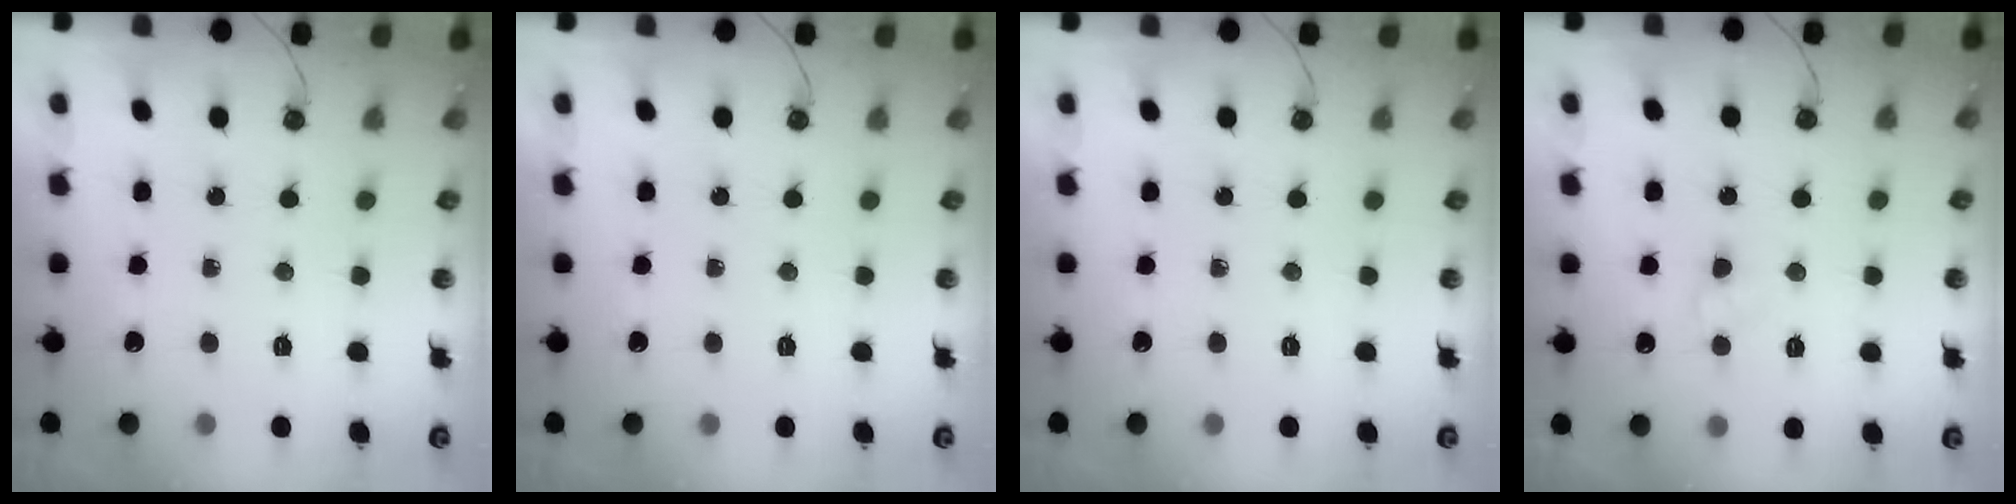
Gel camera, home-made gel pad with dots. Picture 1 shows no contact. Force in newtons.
{"total": 0.0}
{"total": 0.0}
{"total": 2.8, "press": 2.8, "slide": 0.3}